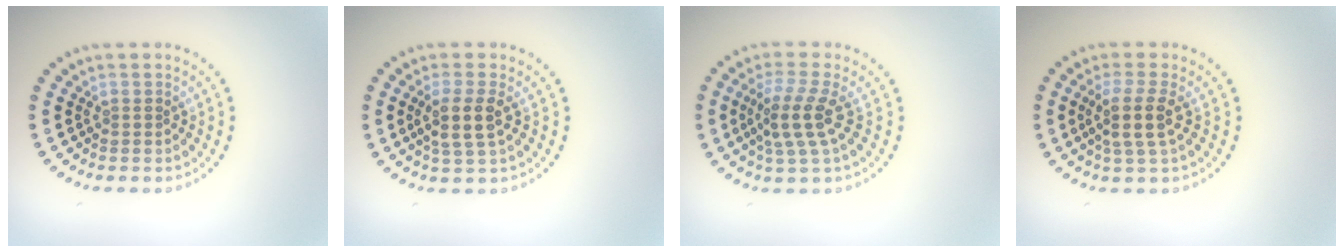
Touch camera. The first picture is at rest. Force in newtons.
{"total": 2.9, "press": 2.6, "slide": 1.4}
{"total": 3.6, "press": 3.1, "slide": 1.9}
{"total": 2.9, "press": 2.3, "slide": 1.7}